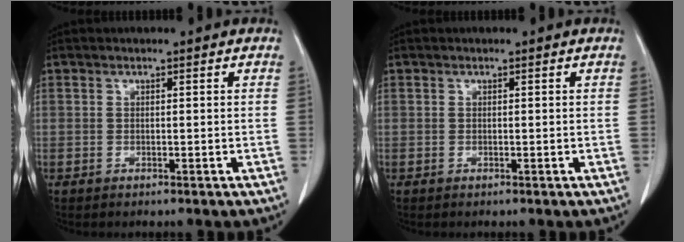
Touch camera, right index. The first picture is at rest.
{"total": 0.0}